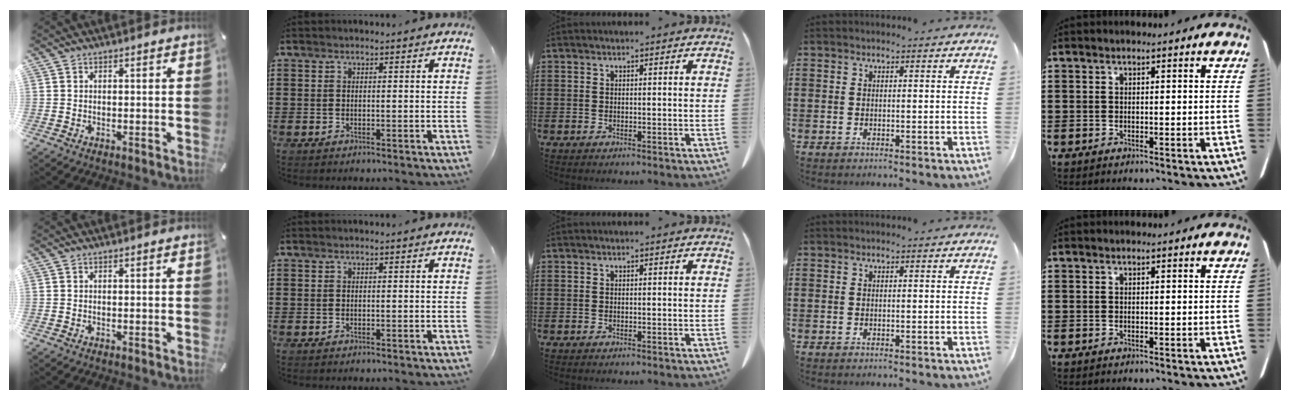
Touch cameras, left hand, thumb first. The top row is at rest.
{}